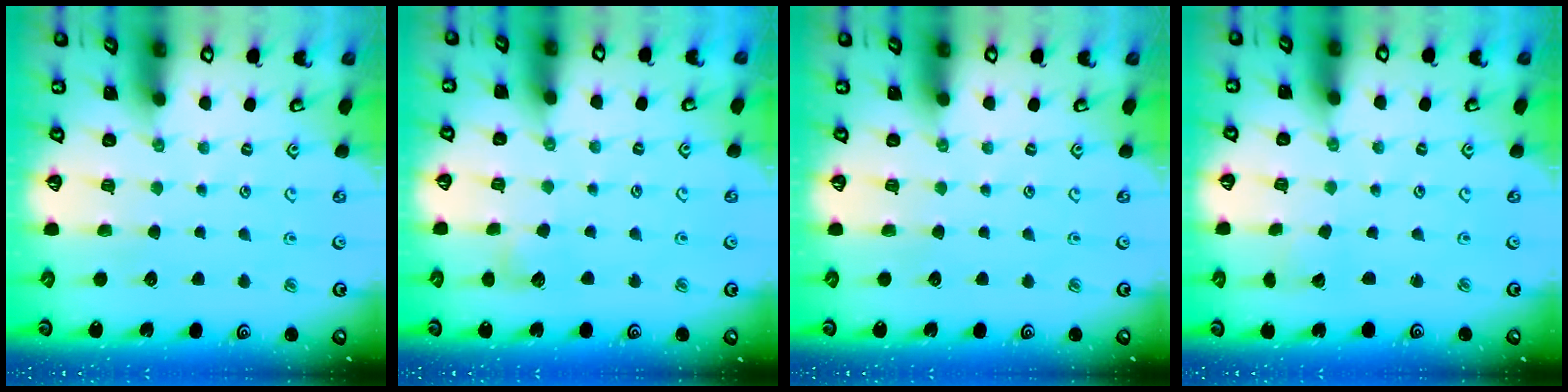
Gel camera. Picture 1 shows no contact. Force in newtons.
{"total": 4.7, "press": 4.7, "slide": 0.6}
{"total": 0.0}
{"total": 1.1, "press": 1.1, "slide": 0.1}